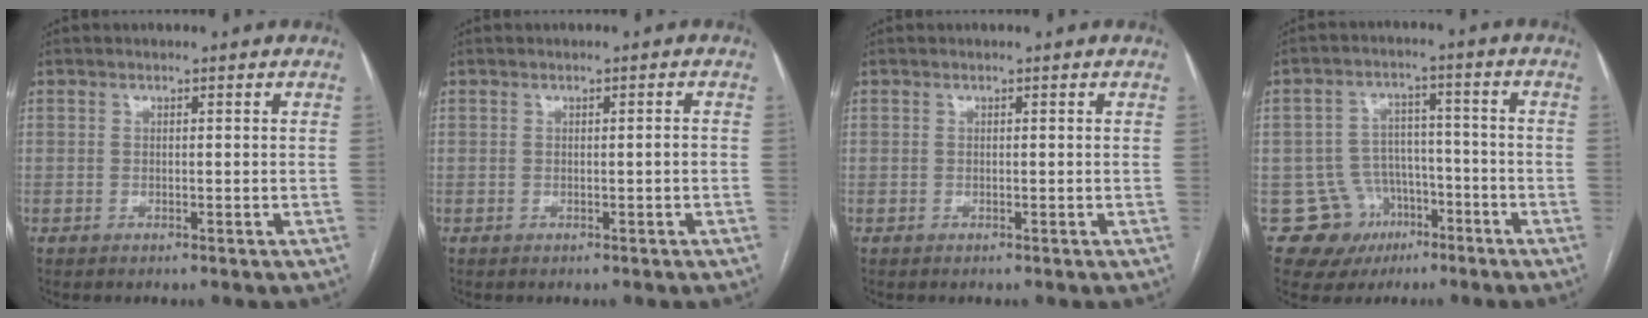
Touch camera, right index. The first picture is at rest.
{"total": 0.7, "force": [-0.2, 0.0, 0.6], "torque": [-0.008, 0.000, -0.001]}
{"total": 0.0}
{"total": 9.7, "force": [-4.6, 8.4, 1.1], "torque": [-0.013, 0.036, -0.058]}